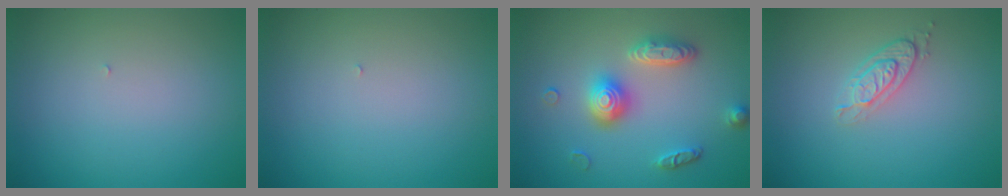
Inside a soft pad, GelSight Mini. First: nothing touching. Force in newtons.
{"total": 0.0}
{"total": 3.7, "press": 3.5, "slide": 1.3}
{"total": 2.1, "press": 1.9, "slide": 0.9}